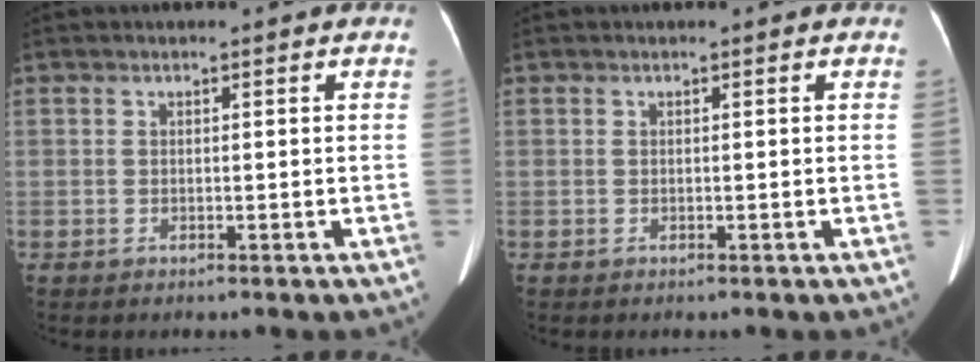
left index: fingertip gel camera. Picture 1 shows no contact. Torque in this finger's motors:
{"motor_torque": [0.14, -0.03, 0.04, 0.01]}